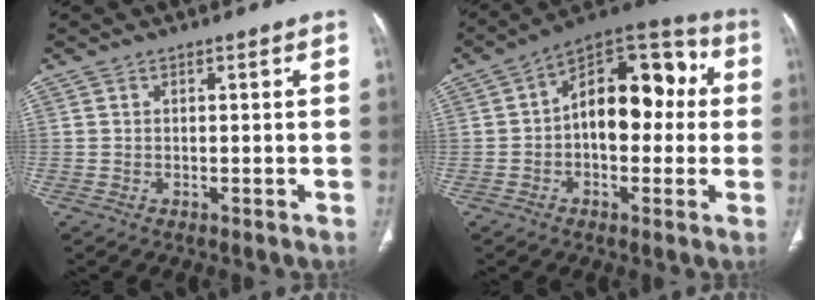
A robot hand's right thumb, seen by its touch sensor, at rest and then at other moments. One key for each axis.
{"total": 16.1, "fx": 1.0, "fy": 9.7, "fz": 12.8, "tx": -0.143, "ty": 0.046, "tz": 0.002}